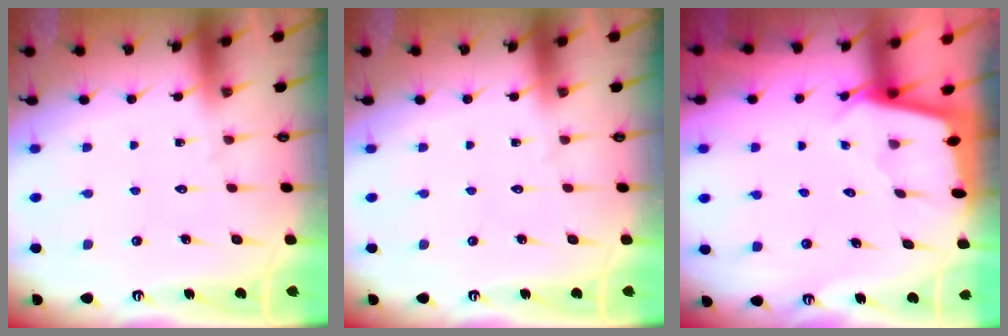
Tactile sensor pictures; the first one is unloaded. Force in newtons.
{"total": 0.0}
{"total": 1.8, "press": 1.8, "slide": 0.1}